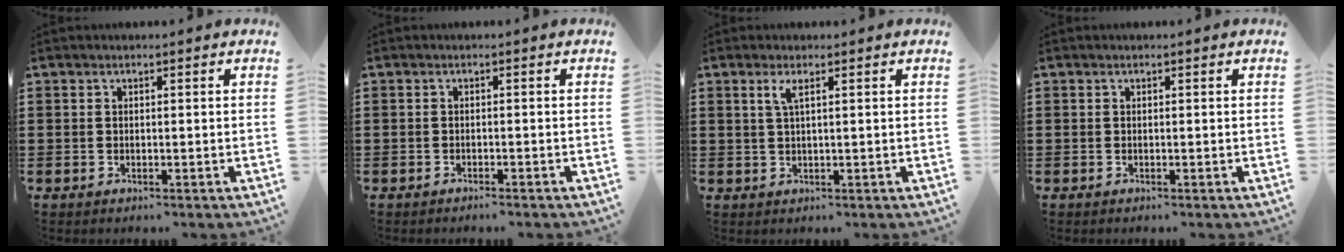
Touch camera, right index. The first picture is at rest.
{"total": 0.9, "force": [-0.8, 0.0, 0.2], "torque": [-0.006, -0.001, -0.017]}
{"total": 2.1, "force": [0.9, 0.1, 1.8], "torque": [-0.039, 0.002, 0.014]}
{"total": 0.0}